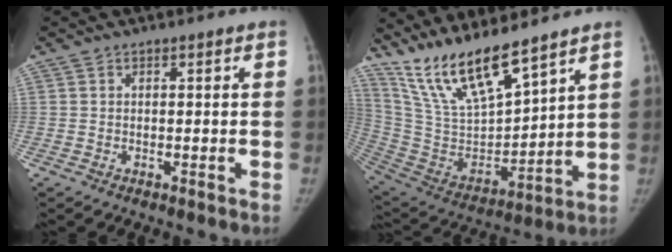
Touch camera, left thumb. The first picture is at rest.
{"total": 17.3, "force": [13.8, 3.5, 9.9], "torque": [-0.165, -0.073, 0.281]}